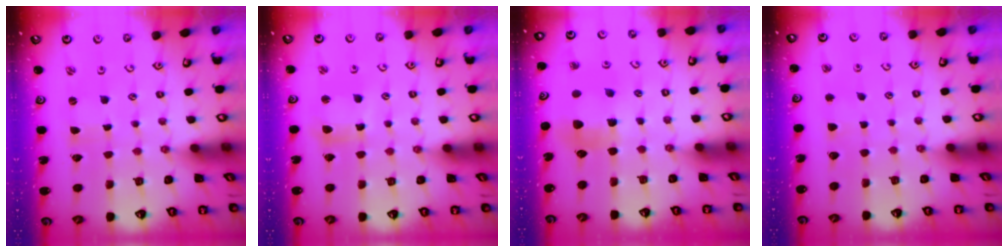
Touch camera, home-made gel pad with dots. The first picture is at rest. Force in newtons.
{"total": 5.0, "press": 5.0, "slide": 0.6}
{"total": 7.0, "press": 6.9, "slide": 1.2}
{"total": 2.9, "press": 2.9, "slide": 0.4}